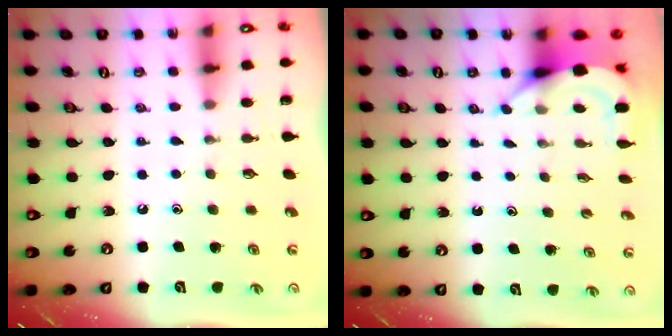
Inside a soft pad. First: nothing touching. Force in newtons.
{"total": 4.7, "press": 4.7, "slide": 0.5}